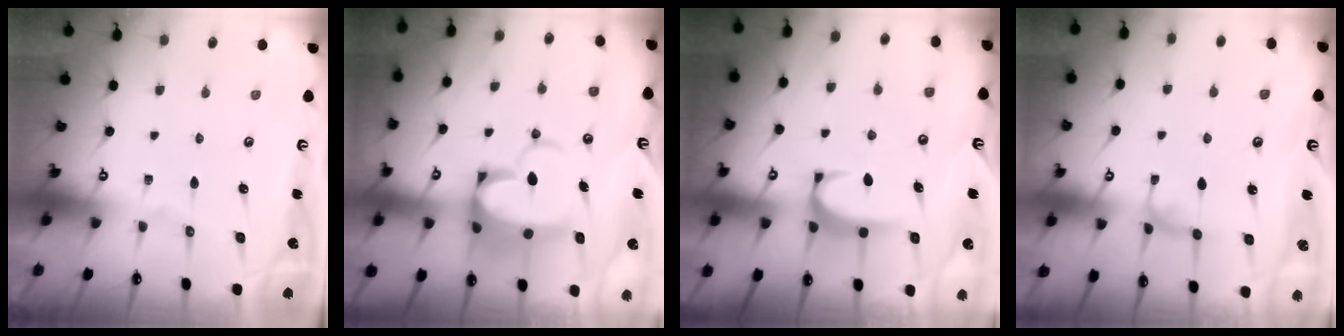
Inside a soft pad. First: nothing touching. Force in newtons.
{"total": 8.6, "press": 8.5, "slide": 1.5}
{"total": 1.8, "press": 1.7, "slide": 0.5}
{"total": 0.6, "press": 0.3, "slide": 0.5}